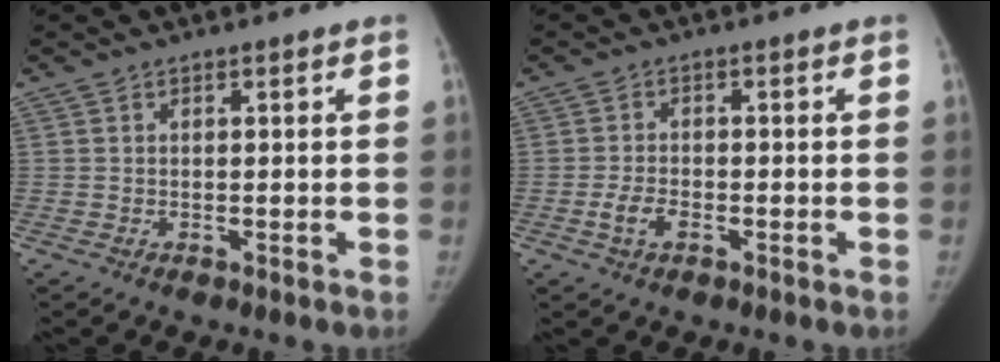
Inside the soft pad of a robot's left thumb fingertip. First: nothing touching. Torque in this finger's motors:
{"motor_torque": [-0.14, 0.20, 0.10, 0.08, 0.04]}